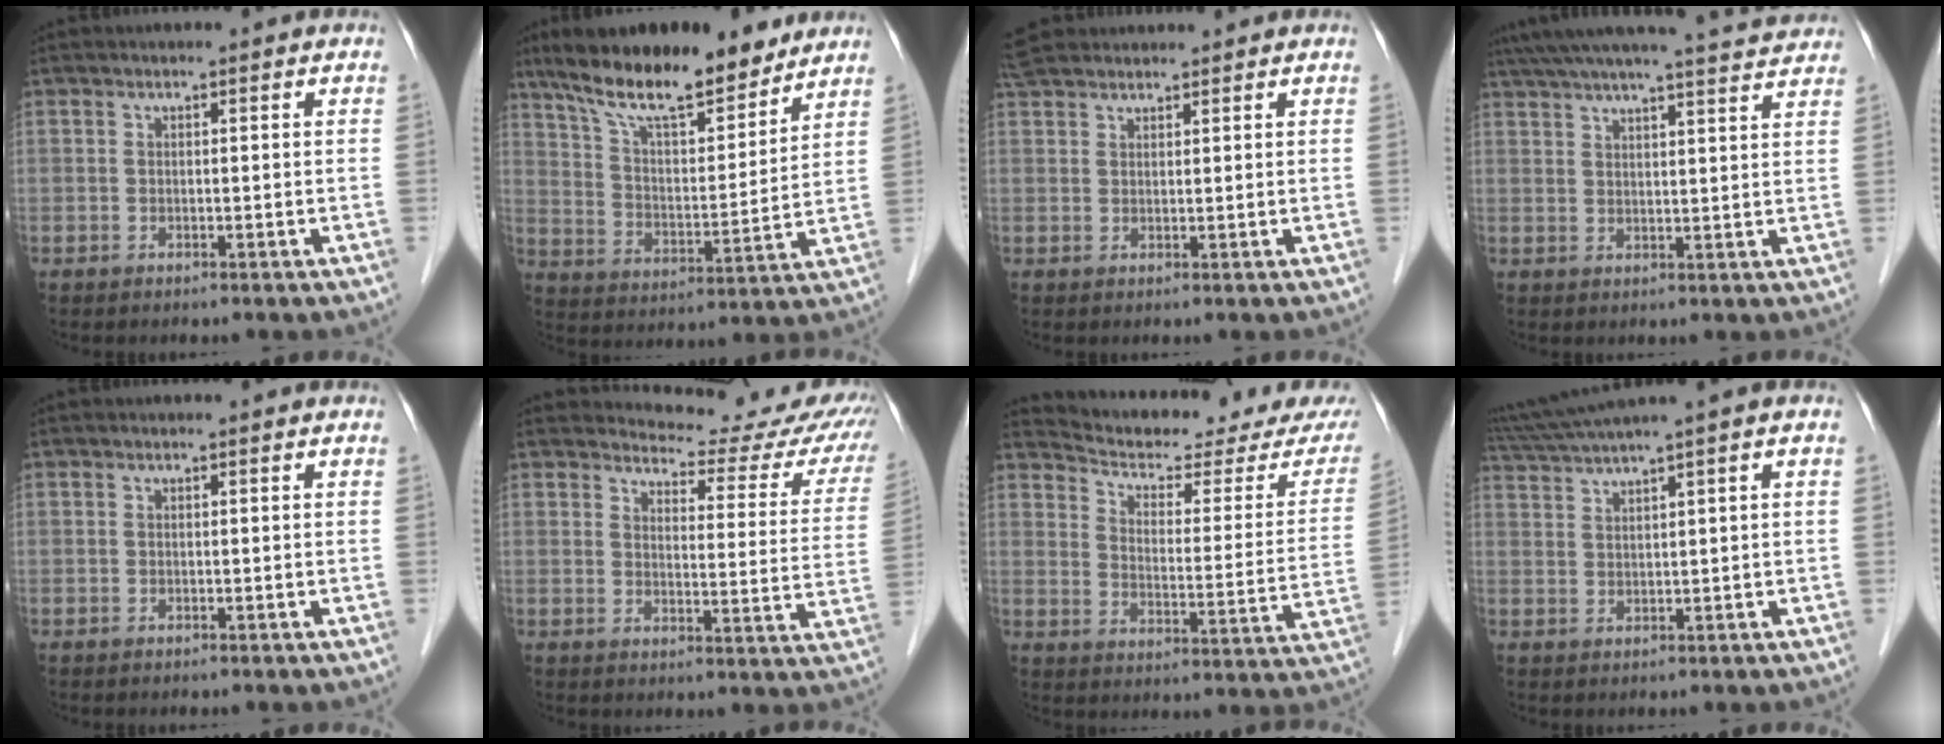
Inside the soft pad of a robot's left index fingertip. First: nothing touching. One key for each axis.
{"total": 16.9, "fx": 13.4, "fy": 3.9, "fz": 9.5, "tx": -0.160, "ty": 0.008, "tz": 0.230}
{"total": 5.9, "fx": 5.3, "fy": 2.1, "fz": 1.7, "tx": -0.029, "ty": 0.037, "tz": 0.097}
{"total": 19.4, "fx": 17.9, "fy": 0.9, "fz": 7.4, "tx": -0.125, "ty": 0.014, "tz": 0.238}
{"total": 0.0}
{"total": 16.5, "fx": 16.0, "fy": 3.5, "fz": 2.6, "tx": 0.004, "ty": -0.081, "tz": 0.155}
{"total": 18.8, "fx": 17.5, "fy": 2.4, "fz": 6.4, "tx": -0.089, "ty": -0.053, "tz": 0.223}
{"total": 6.2, "fx": 4.7, "fy": -1.5, "fz": 3.7, "tx": -0.078, "ty": 0.018, "tz": 0.092}